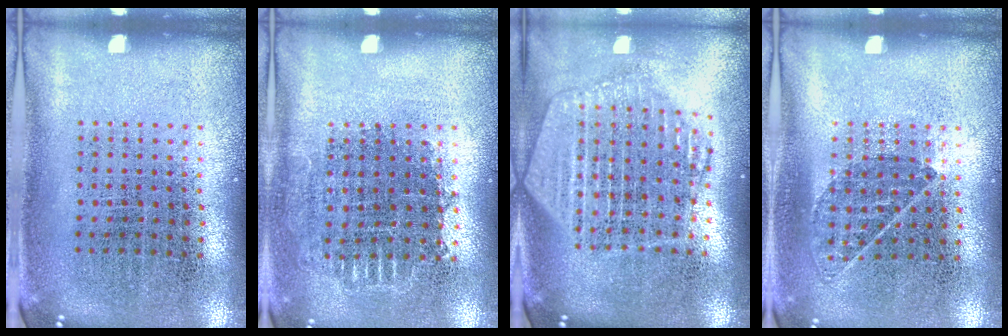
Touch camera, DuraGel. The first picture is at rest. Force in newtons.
{"total": 0.7, "press": 0.7, "slide": 0.3}
{"total": 2.3, "press": 2.1, "slide": 1.1}
{"total": 0.8, "press": 0.6, "slide": 0.5}